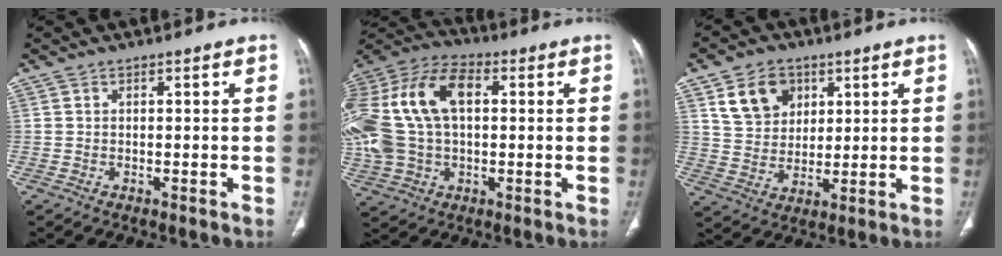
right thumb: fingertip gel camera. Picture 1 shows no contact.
{"total": 24.2, "force": [3.8, 15.1, 18.5], "torque": [-0.425, 0.034, 0.073]}
{"total": 10.1, "force": [4.6, 7.7, 4.6], "torque": [-0.055, -0.016, 0.089]}